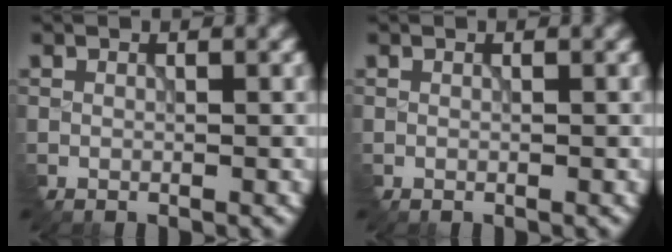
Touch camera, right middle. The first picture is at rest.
{"total": 0.0}